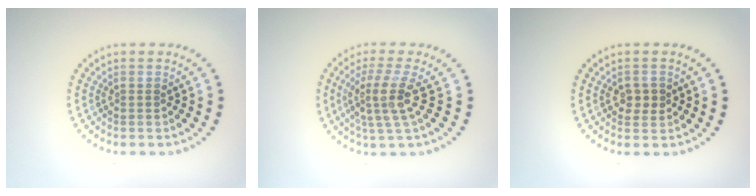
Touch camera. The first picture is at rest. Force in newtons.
{"total": 3.8, "press": 2.7, "slide": 2.6}
{"total": 1.8, "press": 1.8, "slide": 0.2}